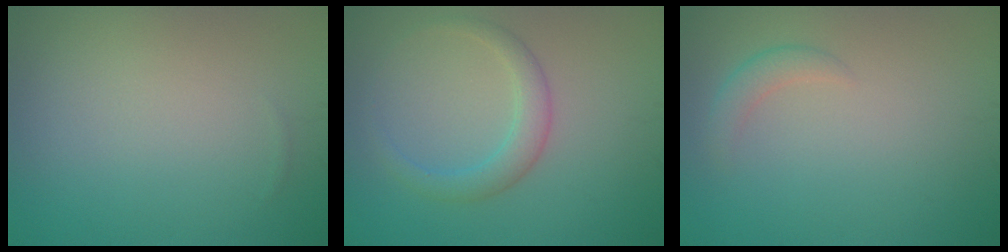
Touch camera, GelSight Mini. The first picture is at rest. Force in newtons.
{"total": 2.7, "press": 2.7, "slide": 0.1}
{"total": 1.4, "press": 1.4, "slide": 0.1}